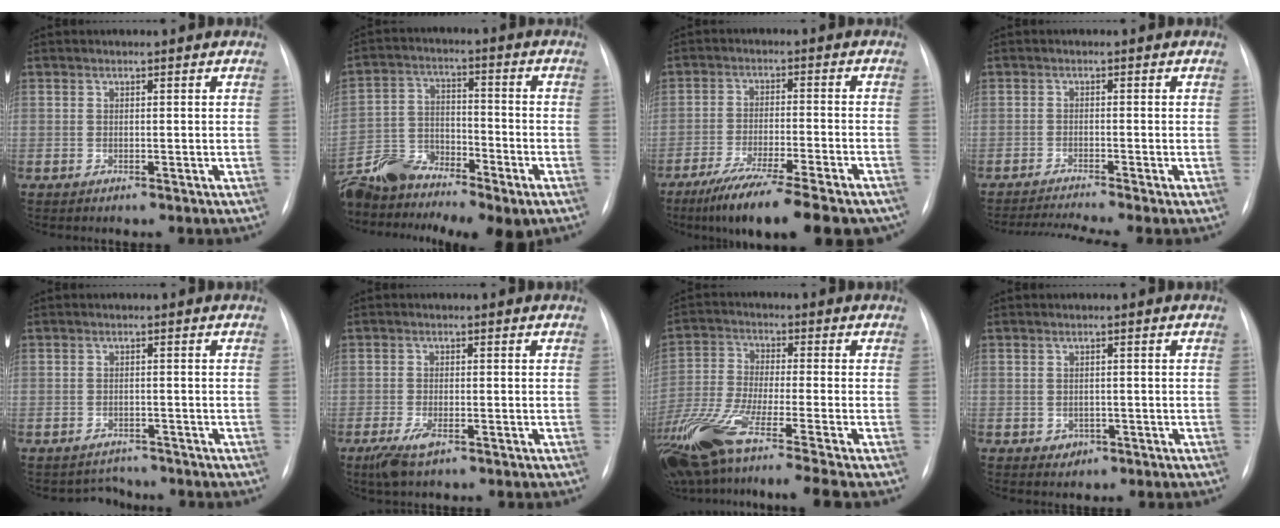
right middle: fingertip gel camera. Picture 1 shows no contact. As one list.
[{"total": 11.9, "force": [-9.3, 4.2, 6.2], "torque": [-0.115, 0.018, -0.162]}, {"total": 17.8, "force": [-13.9, 2.6, 10.9], "torque": [-0.128, -0.018, -0.211]}, {"total": 5.8, "force": [-4.9, -1.5, 2.7], "torque": [-0.045, -0.017, -0.081]}, {"total": 2.5, "force": [-2.2, 0.9, -0.8], "torque": [0.008, 0.006, -0.032]}, {"total": 3.7, "force": [-2.0, 1.5, 2.8], "torque": [-0.065, -0.006, -0.032]}, {"total": 17.2, "force": [-12.1, 0.3, 12.2], "torque": [-0.263, -0.048, -0.222]}, {"total": 1.7, "force": [-0.6, 1.5, 0.5], "torque": [-0.003, 0.005, -0.003]}]